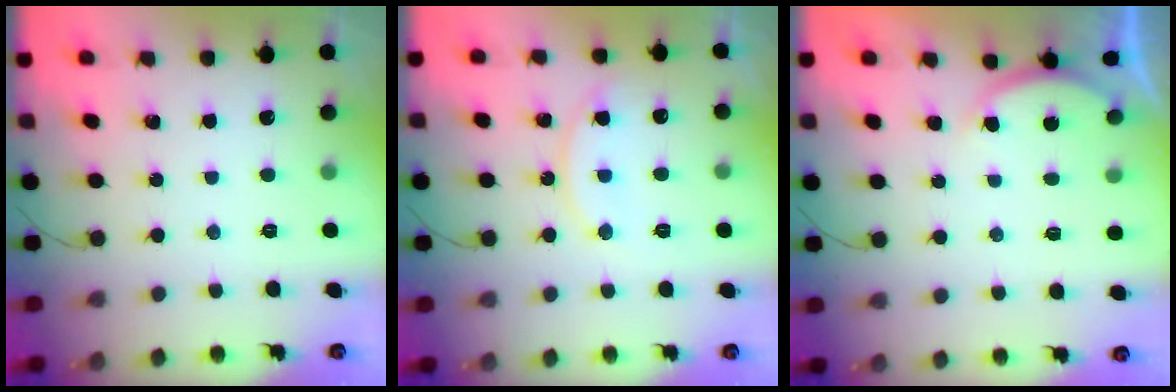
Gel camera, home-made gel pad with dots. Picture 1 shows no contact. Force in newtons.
{"total": 10.9, "press": 10.9, "slide": 0.7}
{"total": 3.0, "press": 3.0, "slide": 0.6}